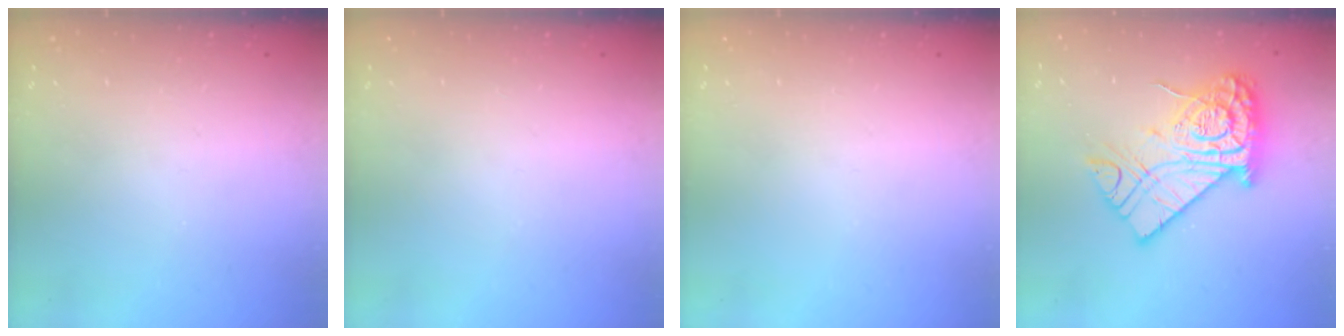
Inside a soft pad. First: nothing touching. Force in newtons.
{"total": 0.0}
{"total": 0.0}
{"total": 20.4, "press": 20.3, "slide": 1.4}